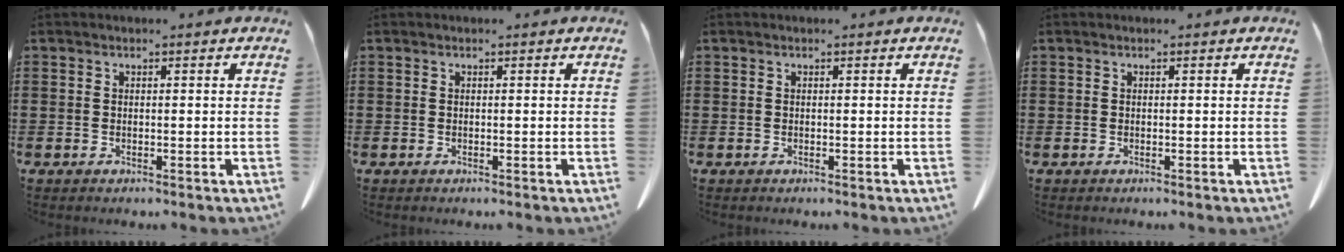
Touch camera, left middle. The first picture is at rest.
{"total": 0.0}
{"total": 0.0}
{"total": 0.0}